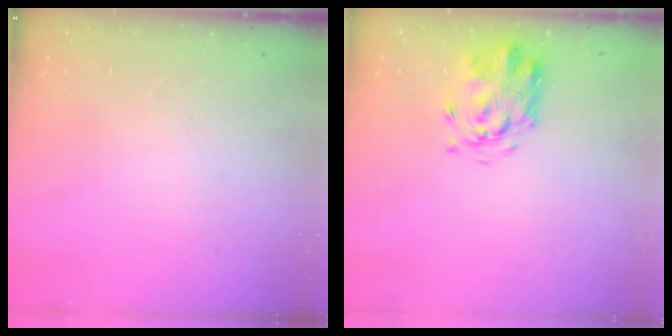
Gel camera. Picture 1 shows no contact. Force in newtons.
{"total": 3.7, "press": 3.5, "slide": 1.3}